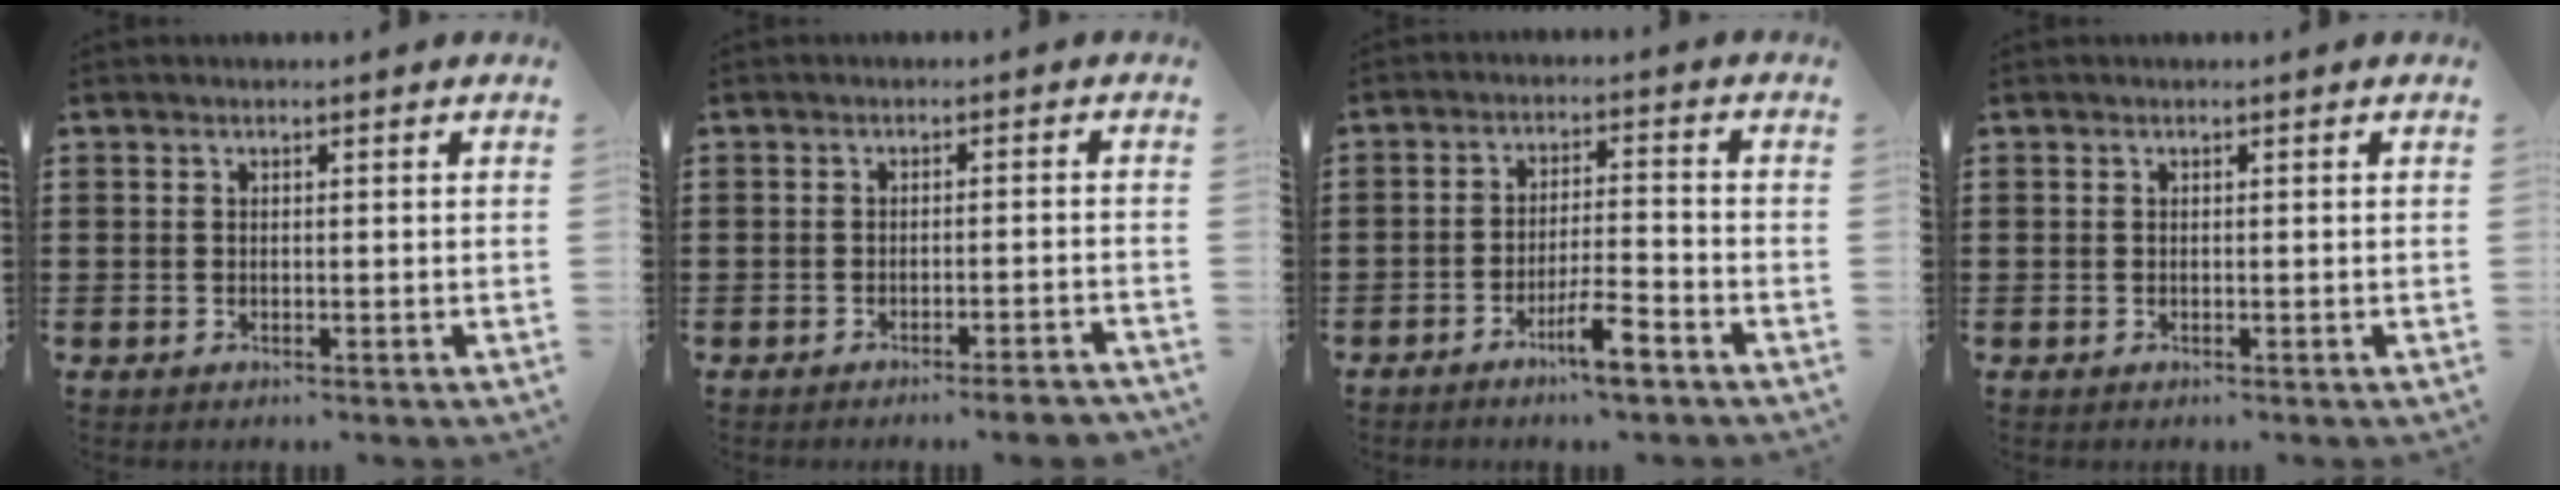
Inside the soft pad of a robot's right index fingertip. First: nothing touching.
{"total": 2.7, "force": [-2.3, -0.2, 1.4], "torque": [-0.023, -0.004, -0.043]}
{"total": 5.9, "force": [-4.1, 0.8, 4.2], "torque": [-0.081, 0.001, -0.076]}
{"total": 0.0}